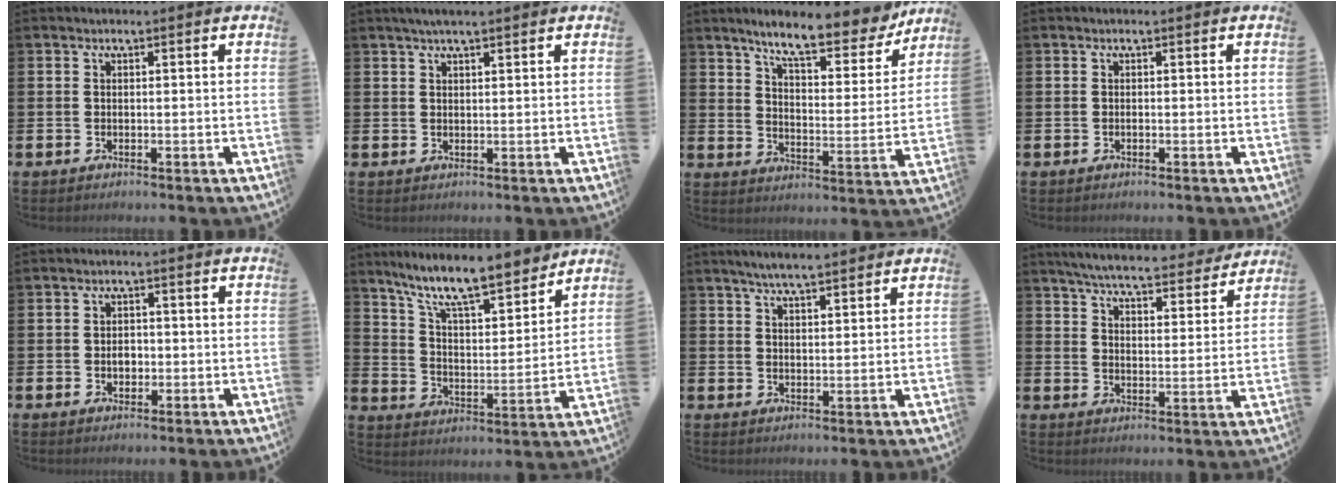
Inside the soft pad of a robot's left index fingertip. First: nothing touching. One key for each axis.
{"total": 2.3, "fx": 1.8, "fy": 0.3, "fz": 1.3, "tx": -0.026, "ty": 0.006, "tz": 0.032}
{"total": 9.5, "fx": 8.4, "fy": 1.9, "fz": 4.0, "tx": -0.091, "ty": -0.051, "tz": 0.142}
{"total": 0.0}
{"total": 2.2, "fx": -0.3, "fy": 1.7, "fz": 1.4, "tx": -0.012, "ty": -0.001, "tz": -0.012}
{"total": 11.3, "fx": 10.0, "fy": 1.7, "fz": 5.1, "tx": -0.132, "ty": -0.061, "tz": 0.173}
{"total": 4.7, "fx": 4.4, "fy": 0.3, "fz": 1.4, "tx": -0.038, "ty": -0.014, "tz": 0.079}
{"total": 6.1, "fx": 5.9, "fy": 0.7, "fz": 1.6, "tx": -0.053, "ty": -0.037, "tz": 0.100}